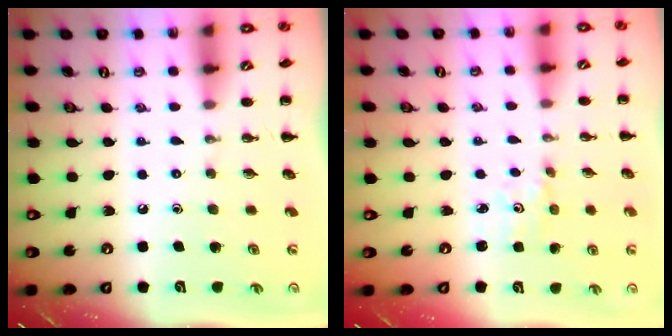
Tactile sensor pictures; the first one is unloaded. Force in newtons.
{"total": 1.6, "press": 1.6, "slide": 0.4}